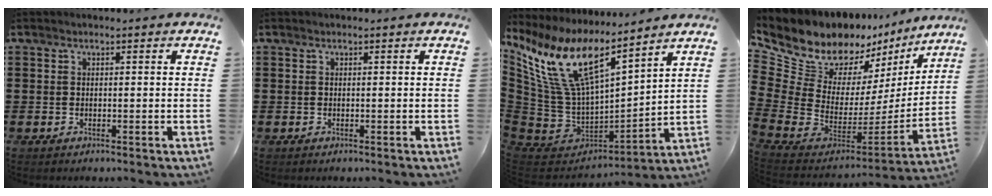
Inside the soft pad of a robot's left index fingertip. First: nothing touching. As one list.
[{"total": 0.0}, {"total": 14.2, "force": [8.1, 5.5, 10.3], "torque": [-0.252, -0.053, 0.138]}, {"total": 11.5, "force": [8.8, 6.5, 3.8], "torque": [-0.116, -0.088, 0.157]}]